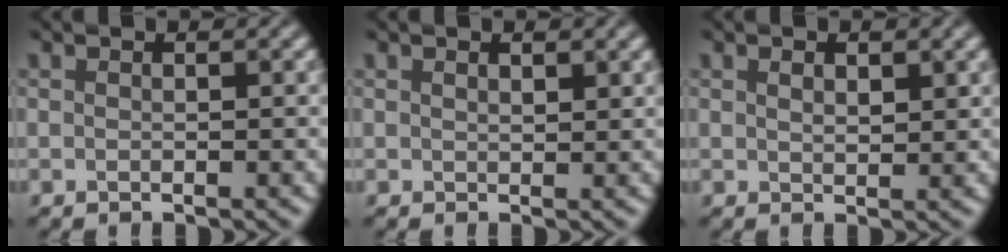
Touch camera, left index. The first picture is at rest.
{"total": 0.9, "force": [0.9, 0.1, 0.2], "torque": [0.008, 0.002, 0.016]}
{"total": 0.6, "force": [0.6, -0.2, 0.2], "torque": [0.001, -0.005, 0.031]}